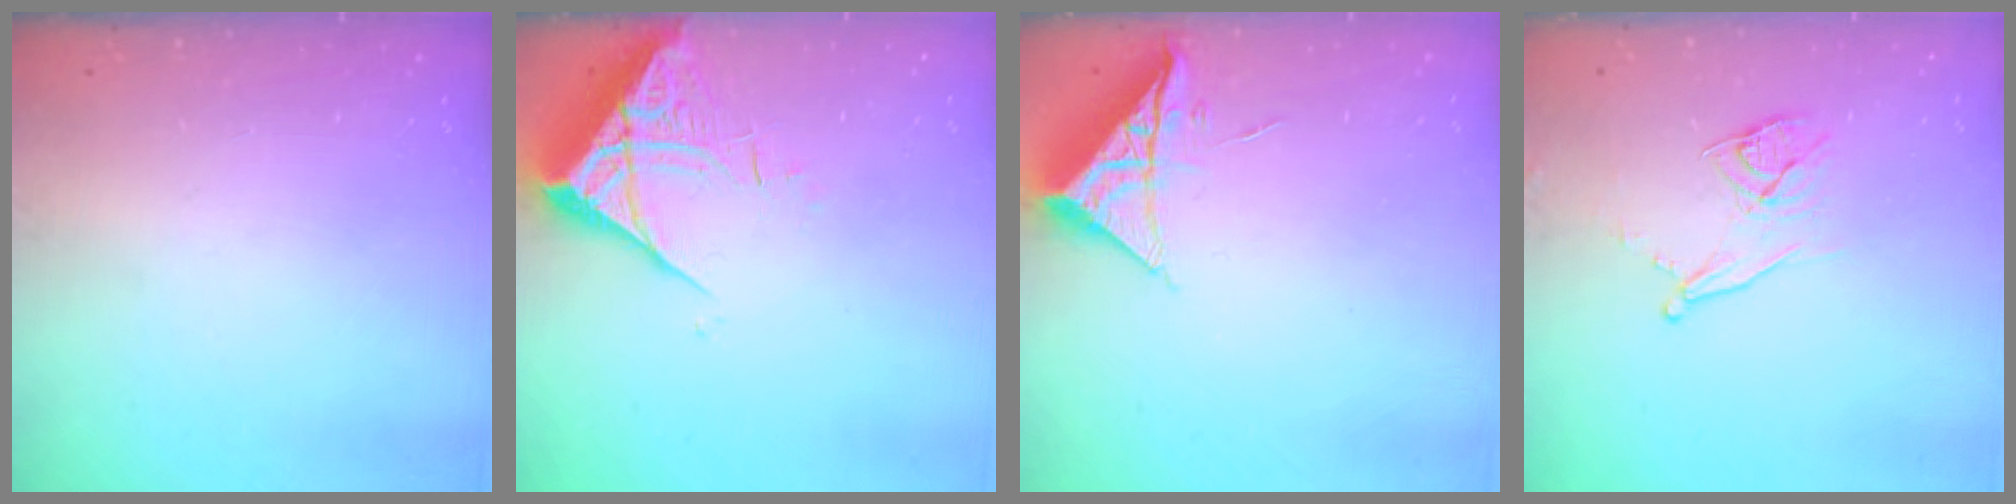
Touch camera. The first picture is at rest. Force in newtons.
{"total": 6.6, "press": 6.6, "slide": 0.8}
{"total": 8.6, "press": 8.6, "slide": 0.2}
{"total": 9.7, "press": 9.2, "slide": 3.0}